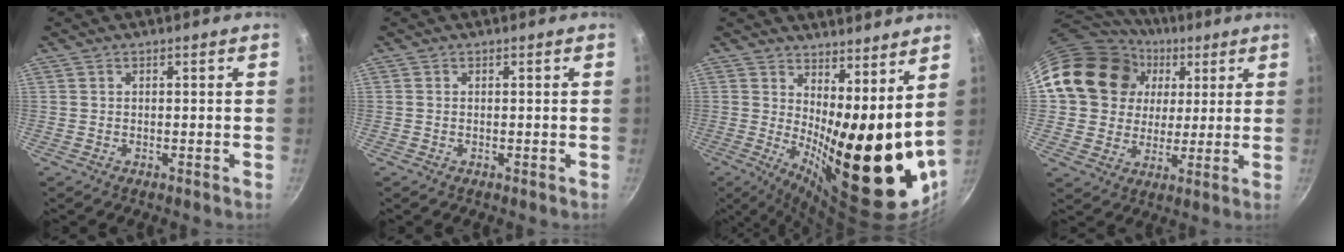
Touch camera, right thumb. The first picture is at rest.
{"total": 0.0}
{"total": 20.5, "force": [5.4, 7.5, 18.3], "torque": [-0.226, -0.061, 0.093]}
{"total": 19.0, "force": [5.2, 16.2, 8.4], "torque": [-0.138, 0.018, 0.089]}